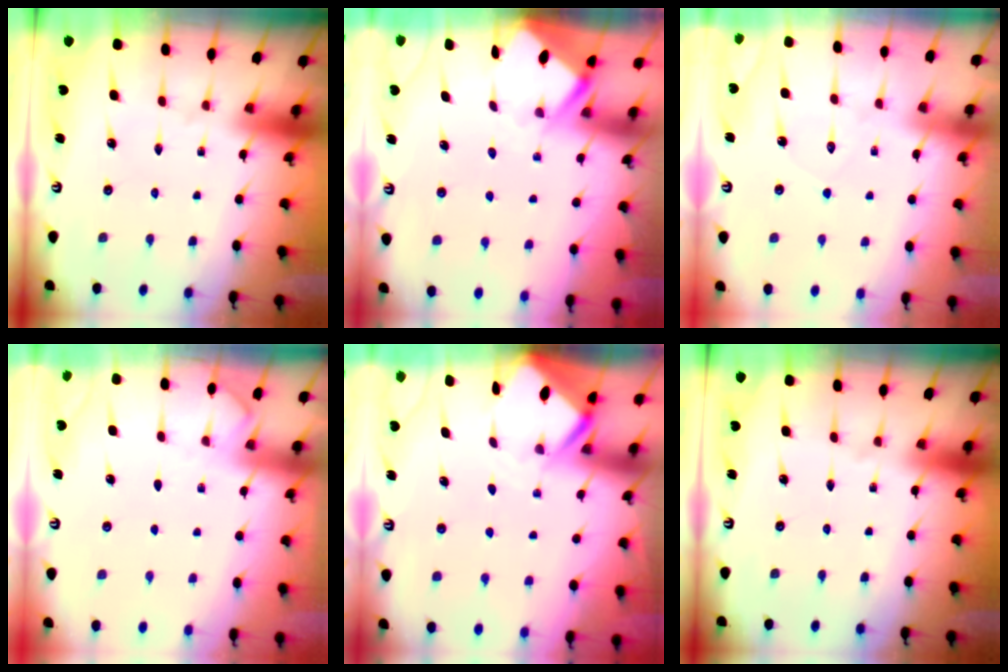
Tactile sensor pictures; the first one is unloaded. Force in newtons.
{"total": 3.5, "press": 3.4, "slide": 0.3}
{"total": 6.1, "press": 6.1, "slide": 0.6}
{"total": 3.3, "press": 3.3, "slide": 0.4}
{"total": 3.4, "press": 3.4, "slide": 0.4}
{"total": 0.0}